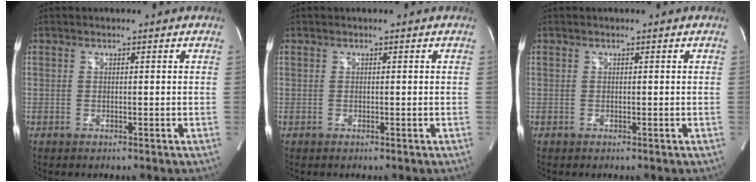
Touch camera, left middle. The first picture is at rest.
{"total": 0.0}
{"total": 0.0}